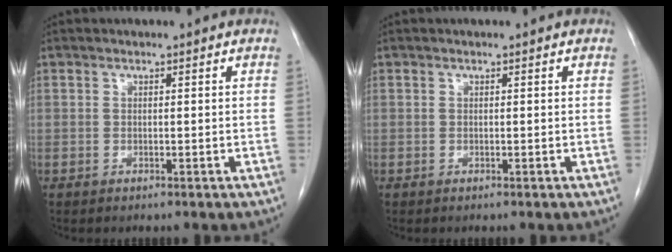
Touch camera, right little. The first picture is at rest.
{"total": 0.0}